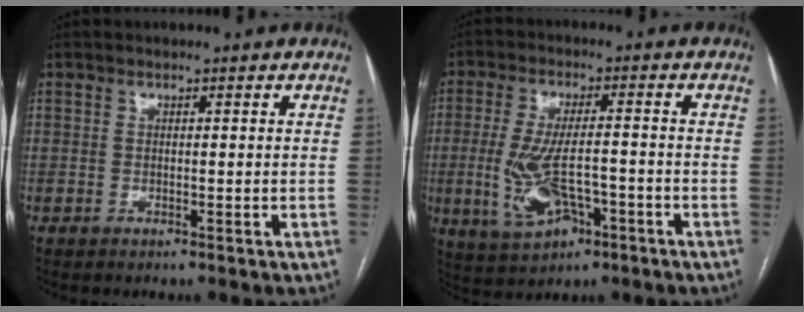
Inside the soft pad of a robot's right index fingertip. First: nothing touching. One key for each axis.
{"total": 9.6, "fx": -2.8, "fy": 3.6, "fz": 8.4, "tx": -0.177, "ty": -0.002, "tz": -0.042}